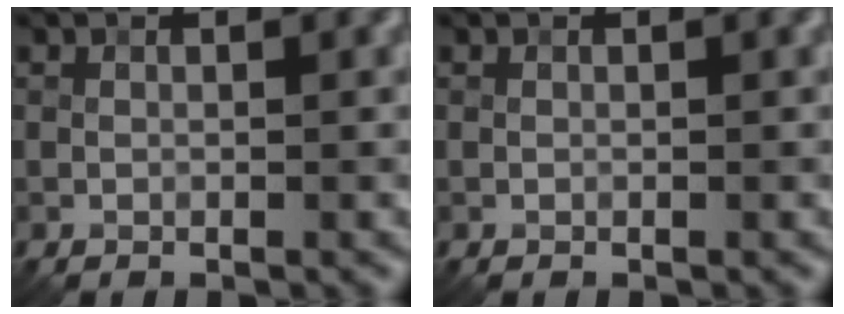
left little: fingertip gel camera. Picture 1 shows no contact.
{"total": 0.0}